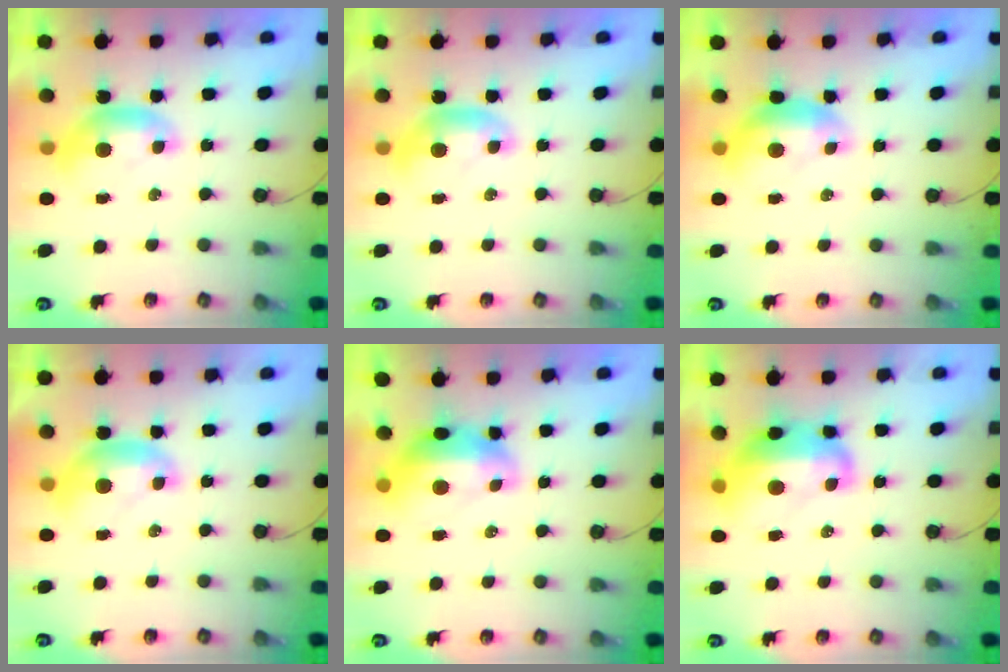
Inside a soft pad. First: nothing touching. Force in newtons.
{"total": 0.0}
{"total": 0.7, "press": 0.6, "slide": 0.4}
{"total": 1.1, "press": 1.1, "slide": 0.2}
{"total": 2.9, "press": 2.9, "slide": 0.7}
{"total": 7.5, "press": 7.3, "slide": 1.4}